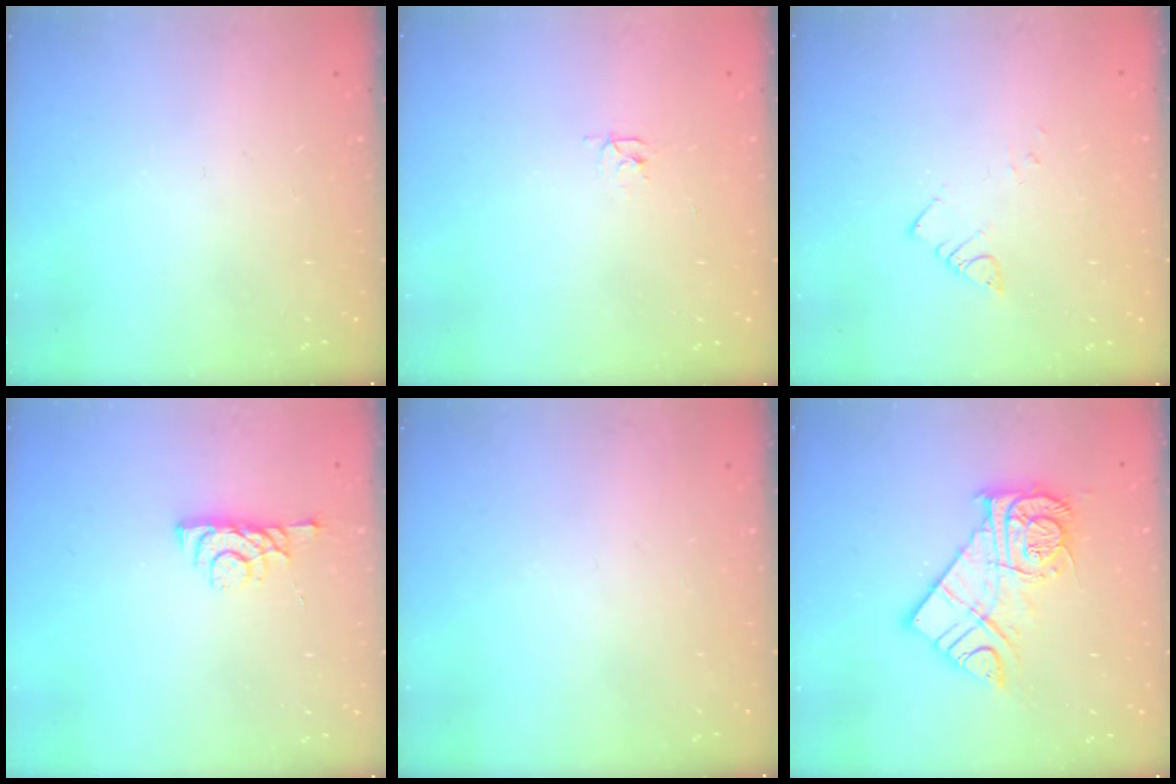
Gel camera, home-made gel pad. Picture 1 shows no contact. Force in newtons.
{"total": 2.4, "press": 2.4, "slide": 0.3}
{"total": 2.4, "press": 2.4, "slide": 0.1}
{"total": 4.2, "press": 4.2, "slide": 0.7}
{"total": 0.0}
{"total": 13.4, "press": 13.4, "slide": 1.4}